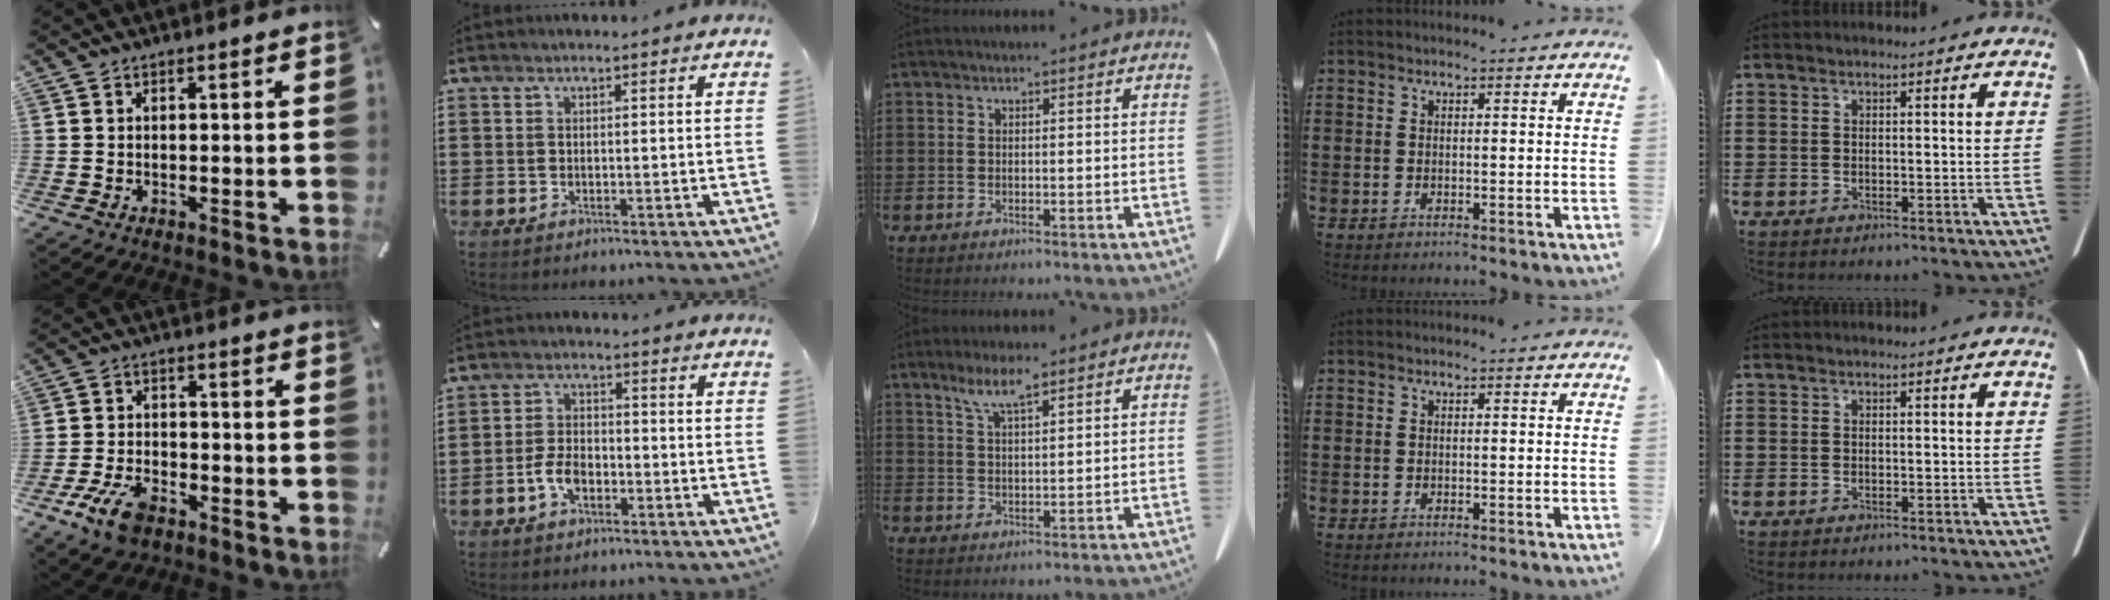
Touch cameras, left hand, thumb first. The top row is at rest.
{"thumb": {"total": 9.1, "force": [-5.3, 4.8, 5.6], "torque": [-0.127, 0.015, -0.100]}, "index": {"total": 4.7, "force": [-1.8, 2.5, 3.5], "torque": [-0.088, -0.002, -0.041]}, "middle": {"total": 5.3, "force": [3.5, 1.0, 3.8], "torque": [-0.085, 0.000, 0.062]}}